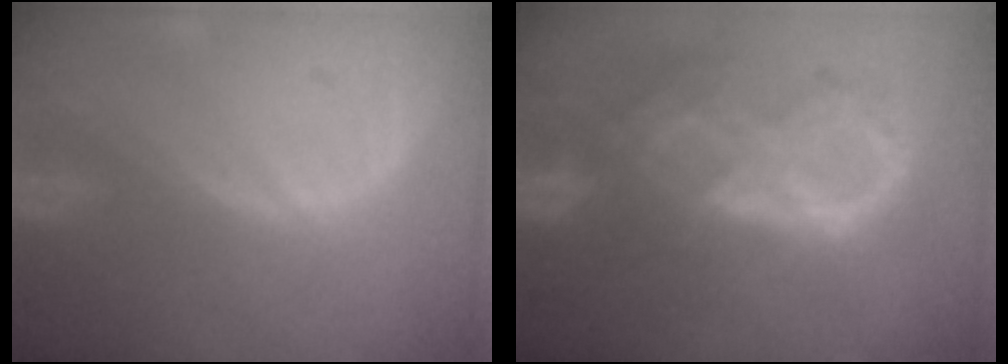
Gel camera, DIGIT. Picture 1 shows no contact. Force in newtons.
{"total": 10.5, "press": 8.9, "slide": 5.5}